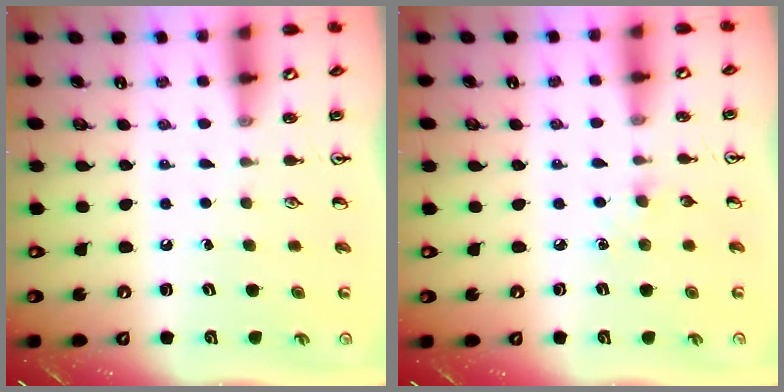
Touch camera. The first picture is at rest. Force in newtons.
{"total": 3.8, "press": 3.7, "slide": 0.6}